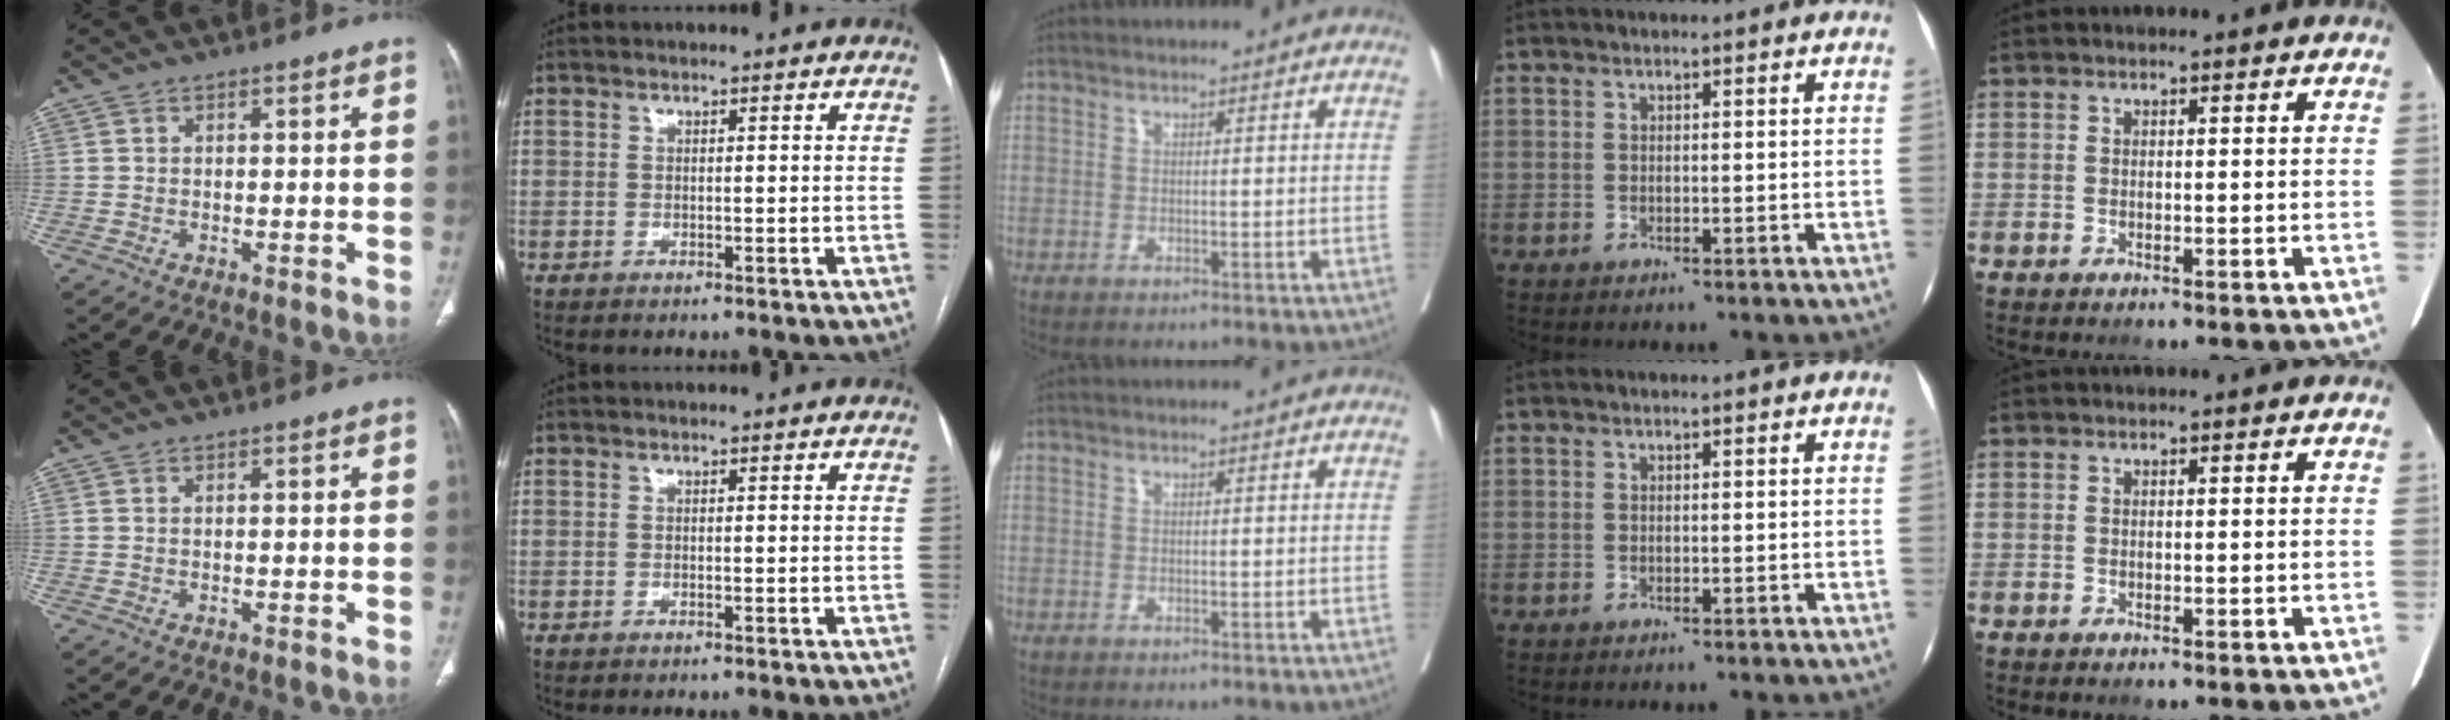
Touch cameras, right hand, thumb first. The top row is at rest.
{}